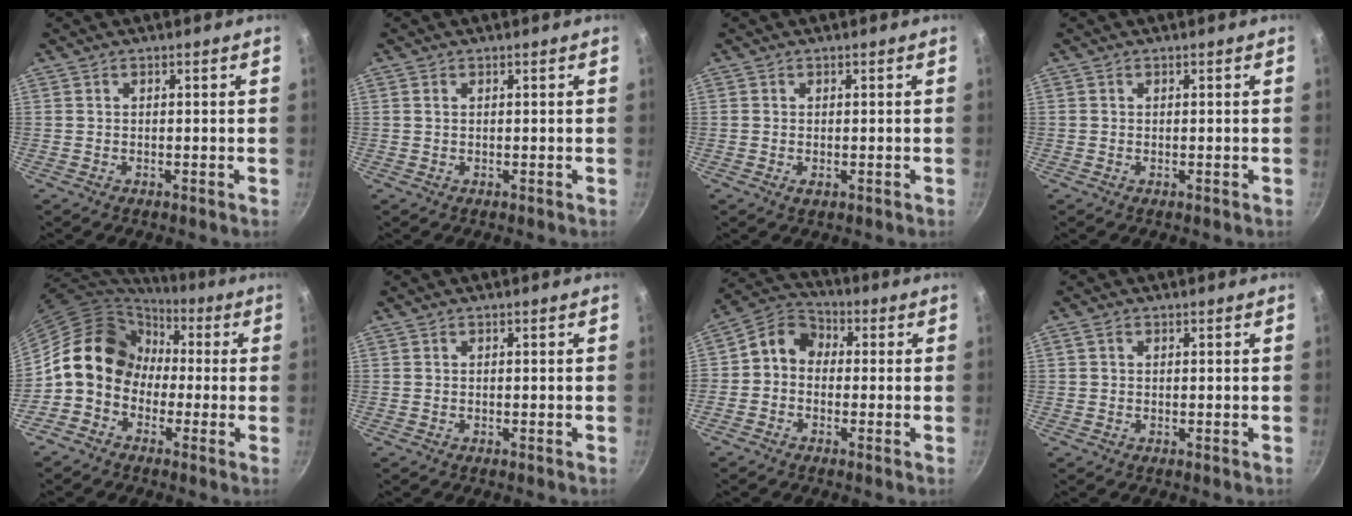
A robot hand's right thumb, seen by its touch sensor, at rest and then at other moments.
{"total": 0.5, "force": [0.2, 0.4, 0.3], "torque": [-0.006, 0.001, 0.003]}
{"total": 1.2, "force": [-0.3, 0.8, 0.9], "torque": [-0.016, -0.002, -0.004]}
{"total": 0.0}
{"total": 14.3, "force": [-0.3, 12.0, 7.8], "torque": [-0.090, 0.044, -0.026]}
{"total": 0.0}
{"total": 7.0, "force": [-0.3, 5.6, 4.1], "torque": [-0.060, 0.026, -0.030]}
{"total": 1.1, "force": [0.4, 0.8, 0.6], "torque": [-0.011, 0.004, 0.008]}